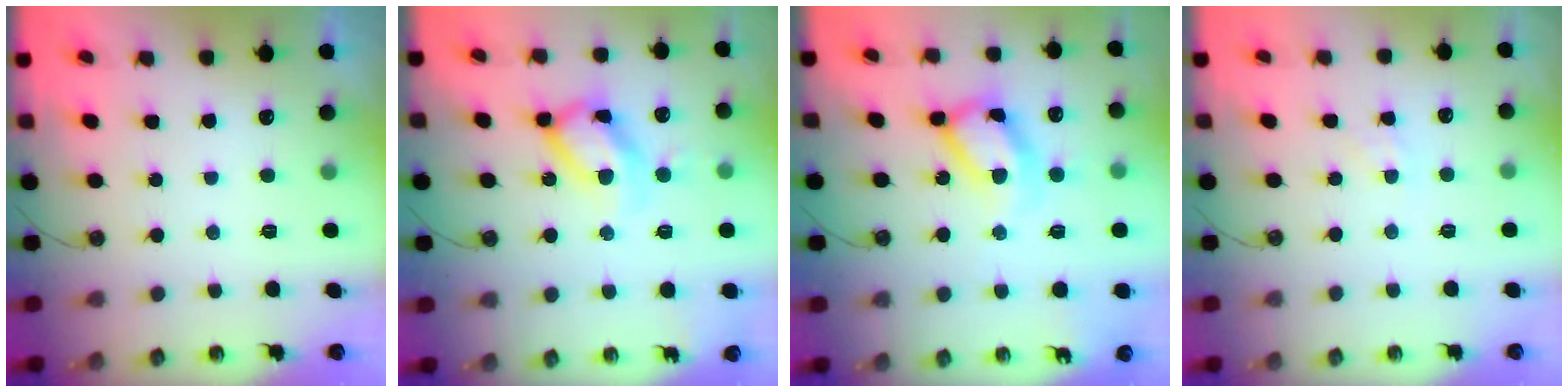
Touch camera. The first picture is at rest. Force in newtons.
{"total": 14.9, "press": 14.9, "slide": 1.2}
{"total": 16.1, "press": 16.0, "slide": 1.8}
{"total": 2.4, "press": 2.4, "slide": 0.4}